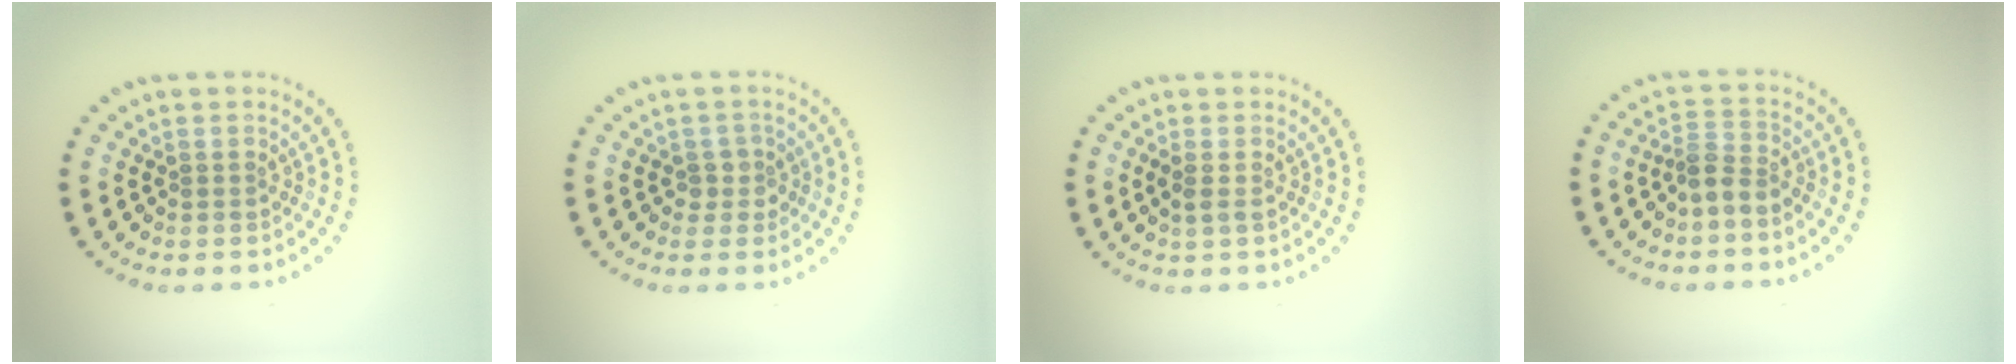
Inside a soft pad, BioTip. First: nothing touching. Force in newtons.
{"total": 1.6, "press": 1.3, "slide": 0.9}
{"total": 0.9, "press": 0.8, "slide": 0.3}
{"total": 2.4, "press": 1.8, "slide": 1.6}